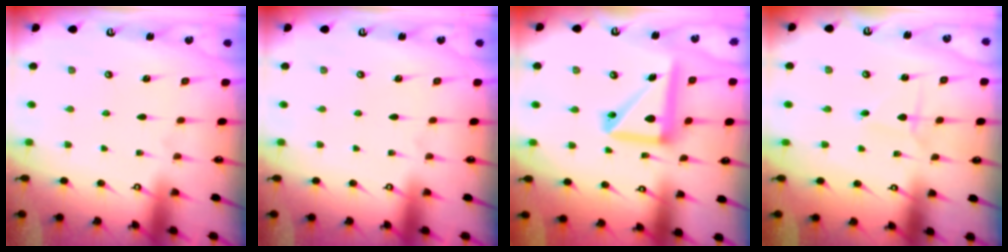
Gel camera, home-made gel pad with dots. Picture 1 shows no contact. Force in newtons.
{"total": 0.0}
{"total": 14.8, "press": 14.6, "slide": 2.1}
{"total": 1.8, "press": 1.7, "slide": 0.2}